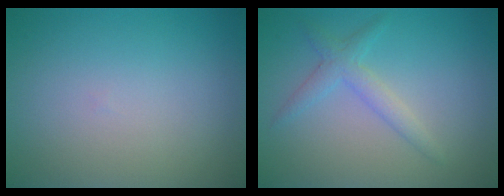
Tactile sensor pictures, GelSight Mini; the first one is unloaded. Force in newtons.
{"total": 2.1, "press": 2.1, "slide": 0.1}